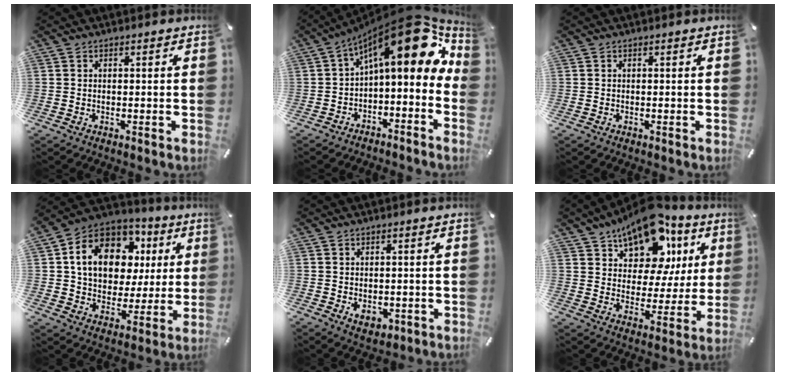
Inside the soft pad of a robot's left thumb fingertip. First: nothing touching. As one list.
[{"total": 19.2, "force": [7.7, 8.3, 15.5], "torque": [-0.208, -0.052, 0.130]}, {"total": 0.0}, {"total": 15.5, "force": [4.7, 12.1, 8.5], "torque": [-0.168, -0.013, 0.090]}, {"total": 2.9, "force": [-0.6, 2.3, 1.5], "torque": [-0.025, -0.002, -0.012]}, {"total": 17.5, "force": [12.4, 9.4, 7.9], "torque": [-0.131, -0.091, 0.214]}]